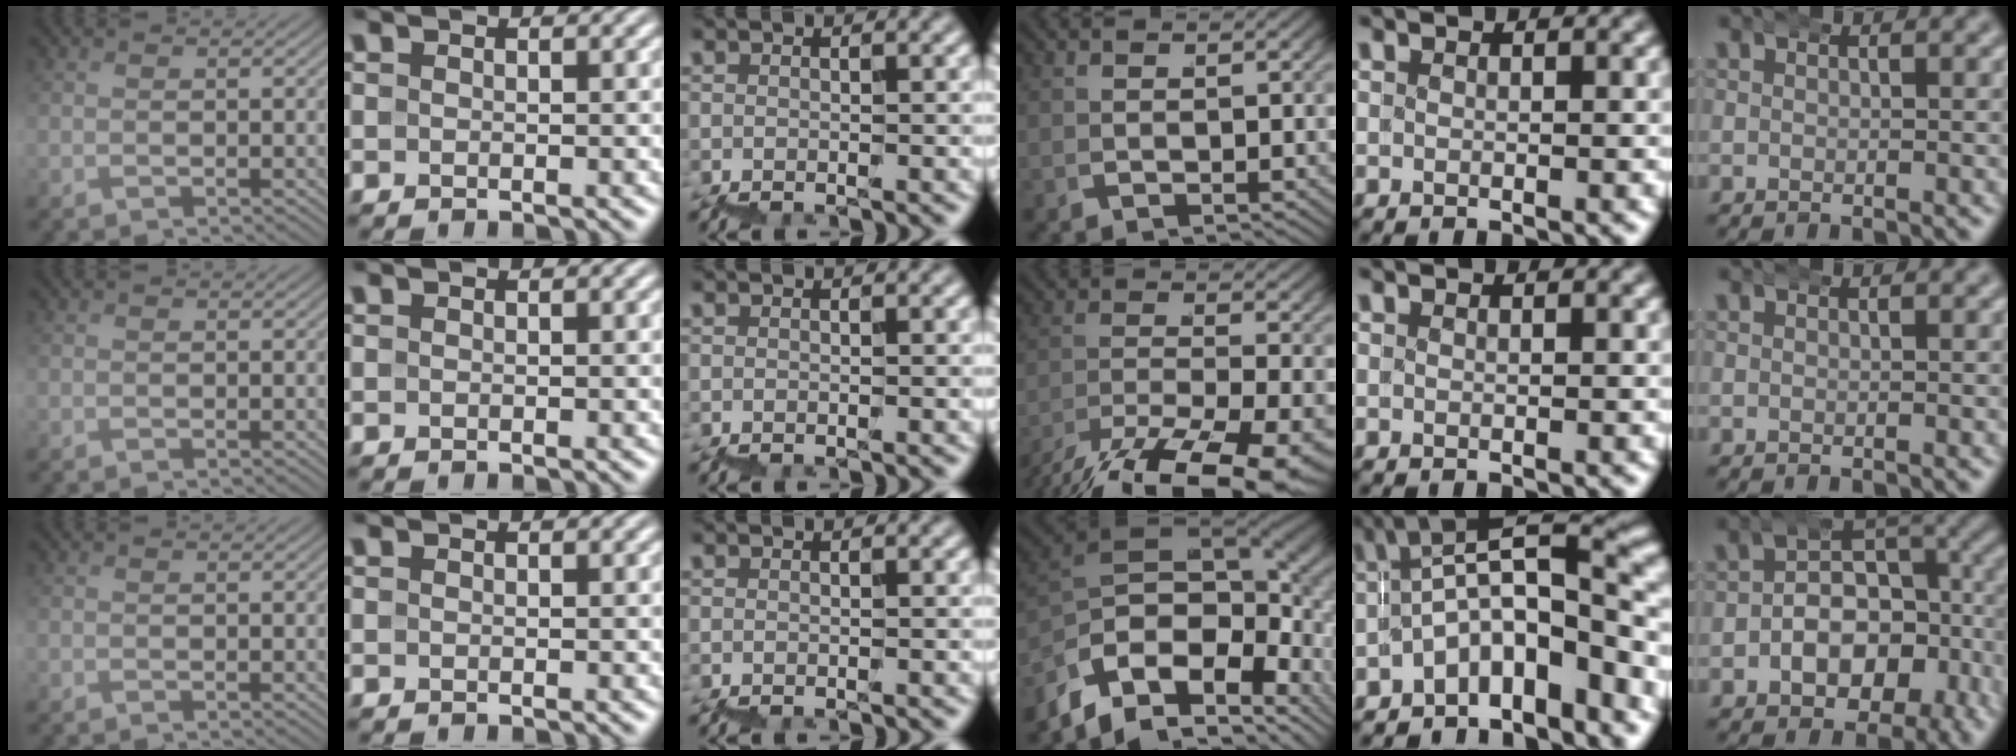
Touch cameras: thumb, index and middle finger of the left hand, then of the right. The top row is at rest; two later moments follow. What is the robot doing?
{"motion": "wrap", "object": "bubble wrap"}